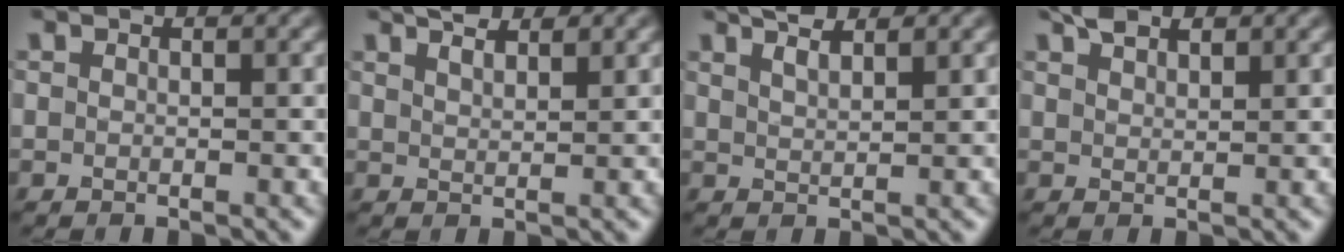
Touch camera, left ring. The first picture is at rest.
{"total": 3.5, "force": [2.8, 1.0, 1.7], "torque": [-0.015, 0.010, 0.032]}
{"total": 3.7, "force": [2.9, 1.1, 2.0], "torque": [-0.016, 0.013, 0.030]}
{"total": 2.2, "force": [1.8, 0.8, 1.0], "torque": [-0.016, 0.005, 0.034]}